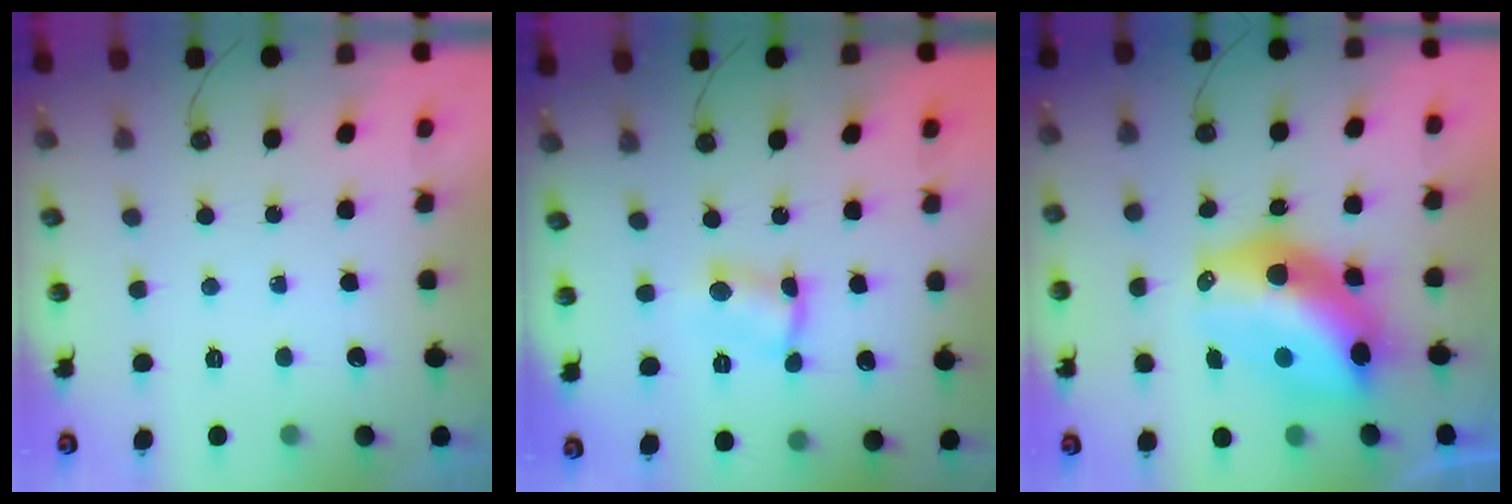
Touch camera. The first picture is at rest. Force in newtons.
{"total": 3.8, "press": 3.8, "slide": 0.2}
{"total": 16.5, "press": 16.4, "slide": 1.5}